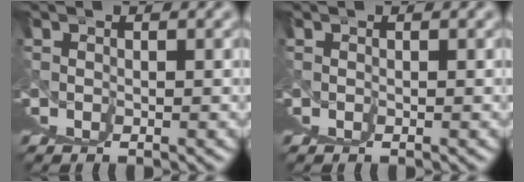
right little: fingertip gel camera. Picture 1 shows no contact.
{"total": 0.0}